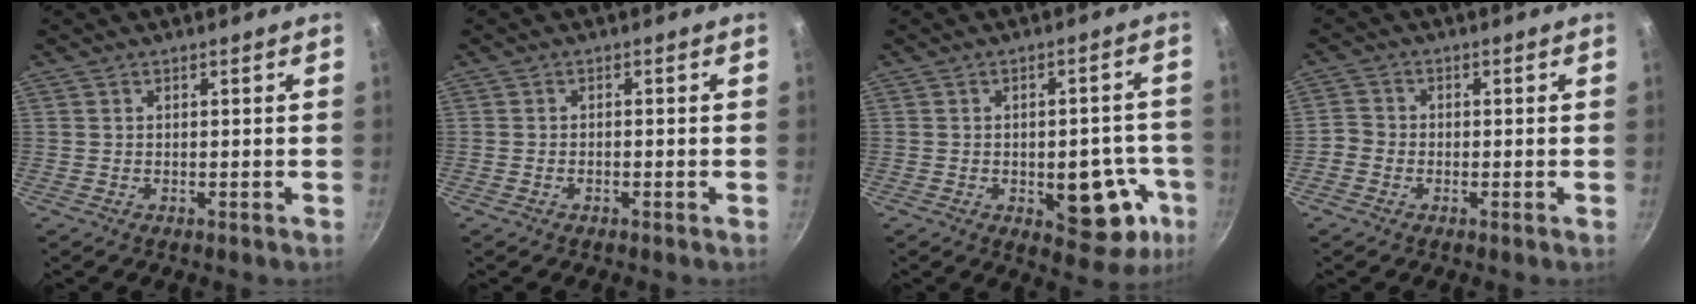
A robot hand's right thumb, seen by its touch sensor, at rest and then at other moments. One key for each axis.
{"total": 0.9, "fx": -0.6, "fy": 0.4, "fz": 0.6, "tx": -0.015, "ty": 0.010, "tz": -0.013}
{"total": 13.5, "fx": -4.0, "fy": 7.3, "fz": 10.7, "tx": -0.070, "ty": 0.016, "tz": -0.047}
{"total": 2.7, "fx": -1.2, "fy": 2.3, "fz": 0.8, "tx": -0.008, "ty": 0.017, "tz": -0.031}